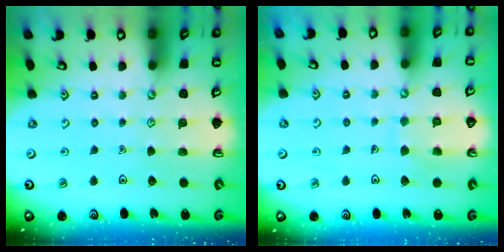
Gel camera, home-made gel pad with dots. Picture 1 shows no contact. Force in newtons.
{"total": 6.4, "press": 6.4, "slide": 0.5}